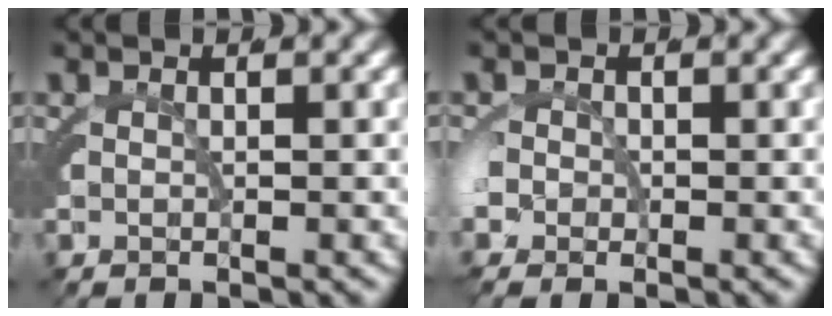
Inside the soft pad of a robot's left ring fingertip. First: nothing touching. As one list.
[{"total": 0.9, "force": [-0.3, 0.7, 0.5], "torque": [-0.022, -0.002, -0.003]}]